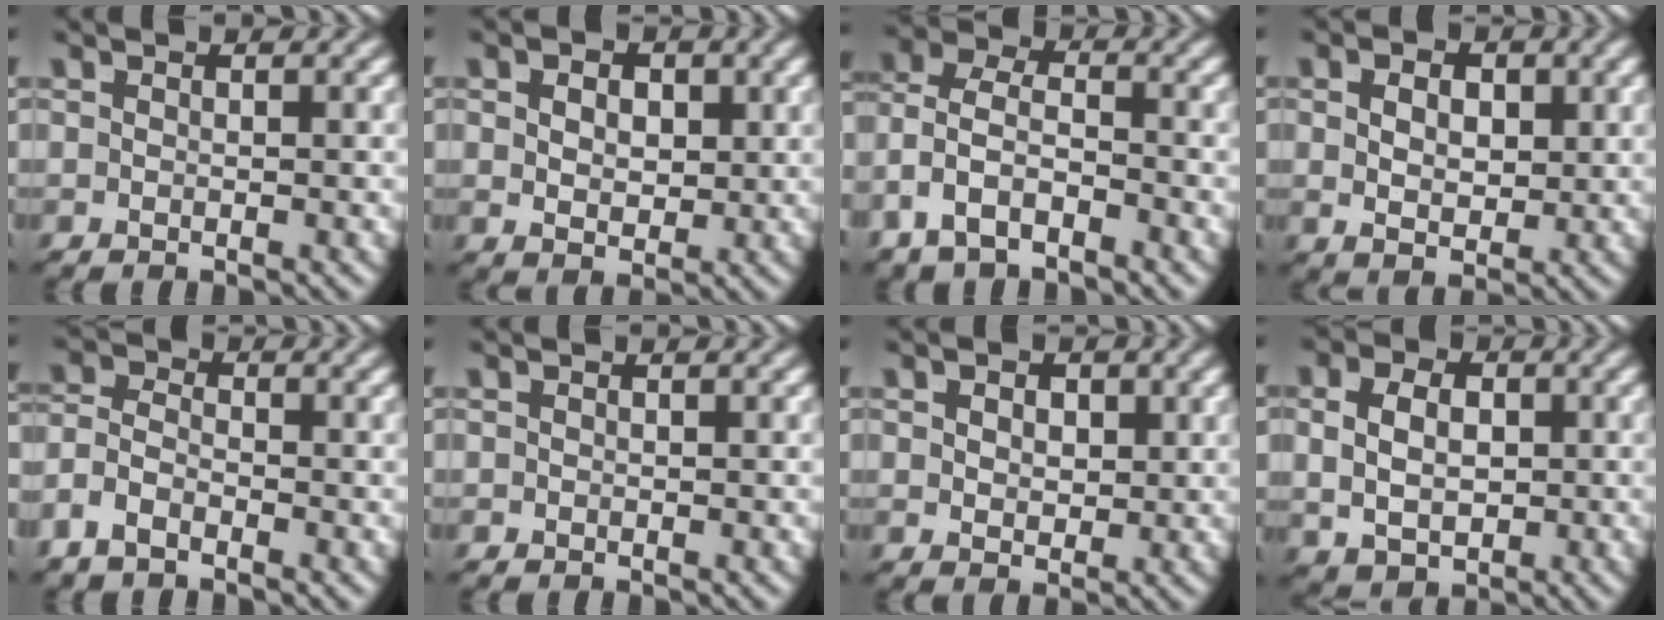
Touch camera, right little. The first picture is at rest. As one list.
[{"total": 2.3, "force": [0.4, 1.4, 1.7], "torque": [-0.019, -0.017, 0.022]}, {"total": 5.4, "force": [-1.8, 4.2, 2.9], "torque": [-0.082, -0.030, -0.028]}, {"total": 2.9, "force": [0.4, 1.7, 2.3], "torque": [-0.028, -0.014, 0.019]}, {"total": 3.5, "force": [-1.9, 2.5, 1.6], "torque": [-0.038, -0.022, -0.029]}, {"total": 0.0}, {"total": 1.9, "force": [0.6, 1.2, 1.3], "torque": [-0.013, -0.014, 0.024]}, {"total": 4.9, "force": [-0.1, 3.7, 3.2], "torque": [-0.048, -0.015, 0.010]}]